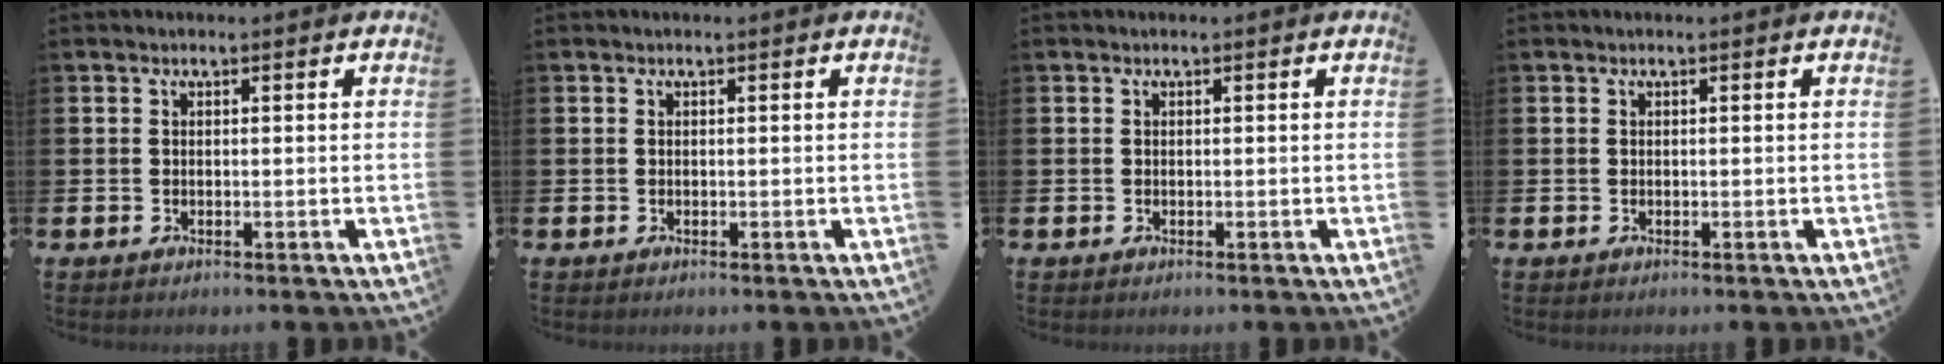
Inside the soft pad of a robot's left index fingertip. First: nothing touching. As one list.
[{"total": 0.0}, {"total": 0.0}, {"total": 0.0}]